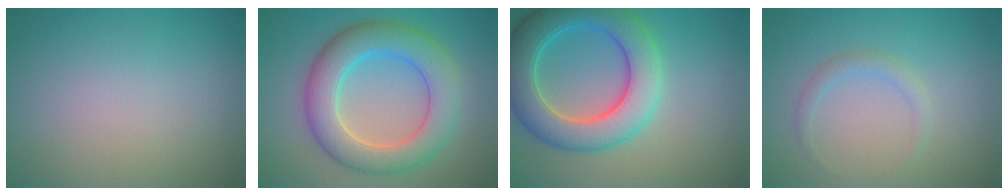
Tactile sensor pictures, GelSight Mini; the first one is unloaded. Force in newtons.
{"total": 7.4, "press": 7.4, "slide": 0.4}
{"total": 7.9, "press": 7.9, "slide": 0.3}
{"total": 1.3, "press": 1.3, "slide": 0.1}